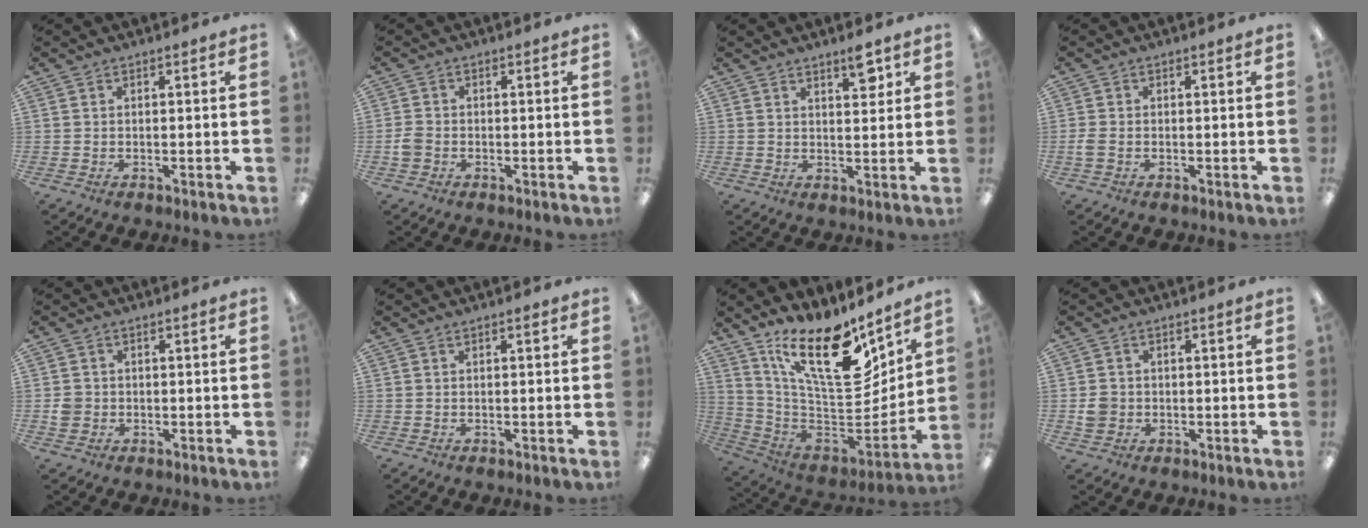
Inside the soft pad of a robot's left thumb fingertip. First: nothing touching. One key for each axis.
{"total": 2.5, "fx": -0.9, "fy": 2.0, "fz": 1.3, "tx": -0.021, "ty": 0.007, "tz": -0.016}
{"total": 5.1, "fx": 3.7, "fy": 1.7, "fz": 3.1, "tx": -0.030, "ty": -0.023, "tz": 0.057}
{"total": 1.8, "fx": -0.2, "fy": 1.1, "fz": 1.4, "tx": -0.026, "ty": 0.003, "tz": -0.003}
{"total": 2.7, "fx": -0.3, "fy": 2.6, "fz": 0.7, "tx": -0.005, "ty": 0.001, "tz": -0.008}
{"total": 0.8, "fx": 0.5, "fy": 0.2, "fz": 0.6, "tx": -0.011, "ty": 0.002, "tz": 0.008}
{"total": 22.6, "fx": 13.9, "fy": 9.1, "fz": 15.4, "tx": -0.237, "ty": -0.104, "tz": 0.245}
{"total": 3.2, "fx": -0.2, "fy": 3.0, "fz": 1.0, "tx": -0.011, "ty": 0.002, "tz": -0.006}